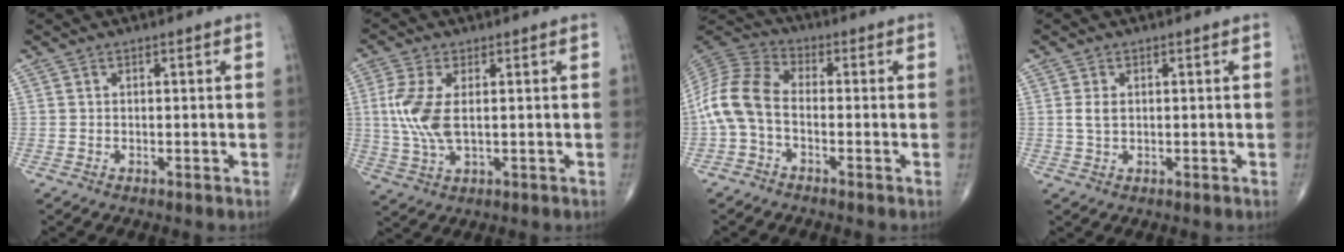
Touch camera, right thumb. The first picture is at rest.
{"total": 8.4, "force": [0.8, 3.9, 7.4], "torque": [-0.184, -0.004, 0.022]}
{"total": 10.0, "force": [-2.1, 6.0, 7.7], "torque": [-0.162, 0.031, -0.056]}
{"total": 2.2, "force": [0.3, 1.4, 1.7], "torque": [-0.038, 0.003, 0.010]}